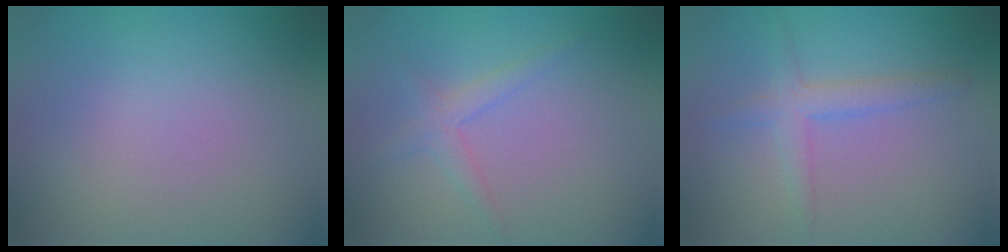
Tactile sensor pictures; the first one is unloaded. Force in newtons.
{"total": 1.8, "press": 1.8, "slide": 0.1}
{"total": 2.4, "press": 2.4, "slide": 0.2}